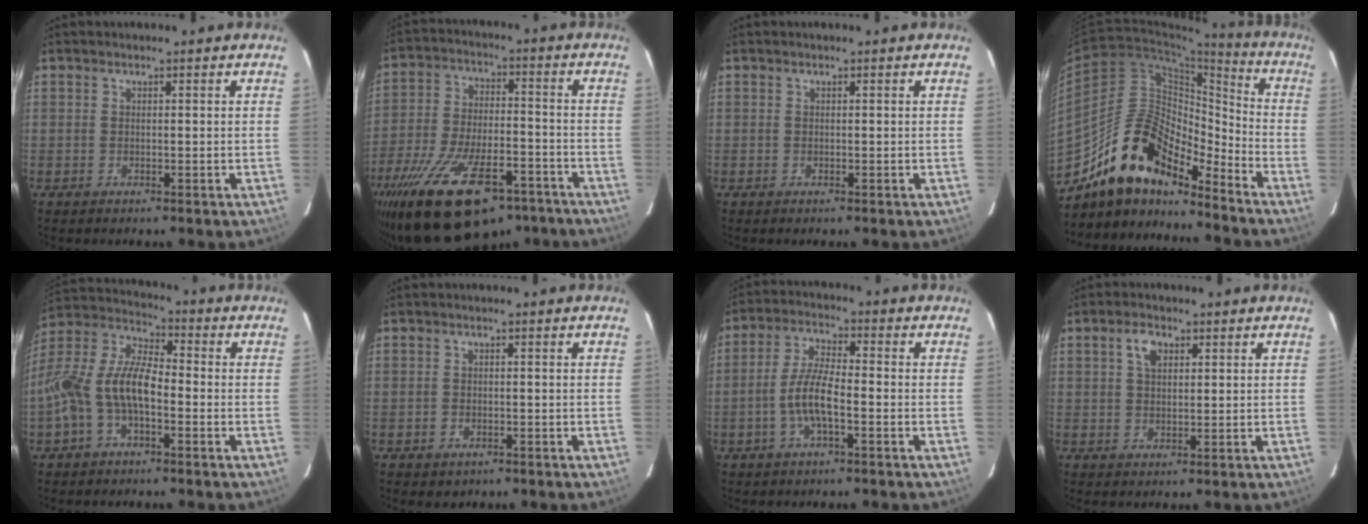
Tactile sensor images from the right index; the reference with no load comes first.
{"total": 25.2, "force": [-17.1, 10.1, 15.5], "torque": [-0.297, -0.034, -0.264]}
{"total": 0.0}
{"total": 16.1, "force": [-13.2, 5.7, 7.2], "torque": [-0.132, 0.027, -0.245]}
{"total": 12.6, "force": [-3.8, 5.6, 10.6], "torque": [-0.223, 0.013, -0.078]}
{"total": 1.8, "force": [-1.0, 1.4, 0.6], "torque": [-0.014, 0.000, -0.009]}
{"total": 6.6, "force": [-2.5, 1.4, 6.0], "torque": [-0.127, 0.007, -0.049]}
{"total": 3.6, "force": [1.5, 2.2, 2.5], "torque": [-0.045, 0.010, 0.027]}